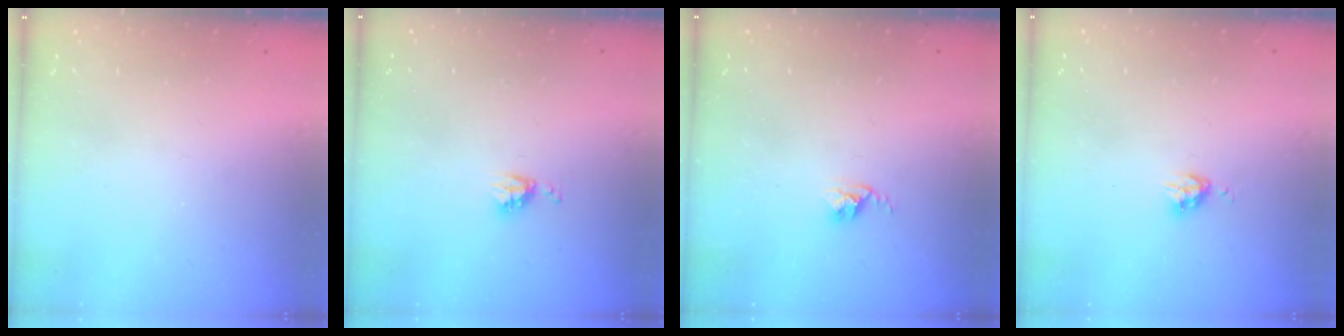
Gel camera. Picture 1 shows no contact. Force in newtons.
{"total": 3.8, "press": 3.8, "slide": 0.6}
{"total": 2.4, "press": 2.4, "slide": 0.3}
{"total": 4.0, "press": 3.9, "slide": 0.6}